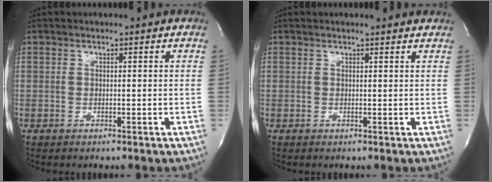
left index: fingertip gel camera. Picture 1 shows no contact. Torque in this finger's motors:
{"motor_torque": [0.37, -0.53, 0.08, 0.00]}